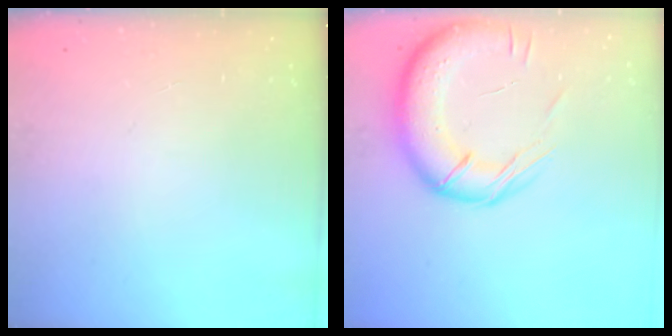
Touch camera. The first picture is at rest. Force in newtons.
{"total": 18.4, "press": 18.0, "slide": 3.7}